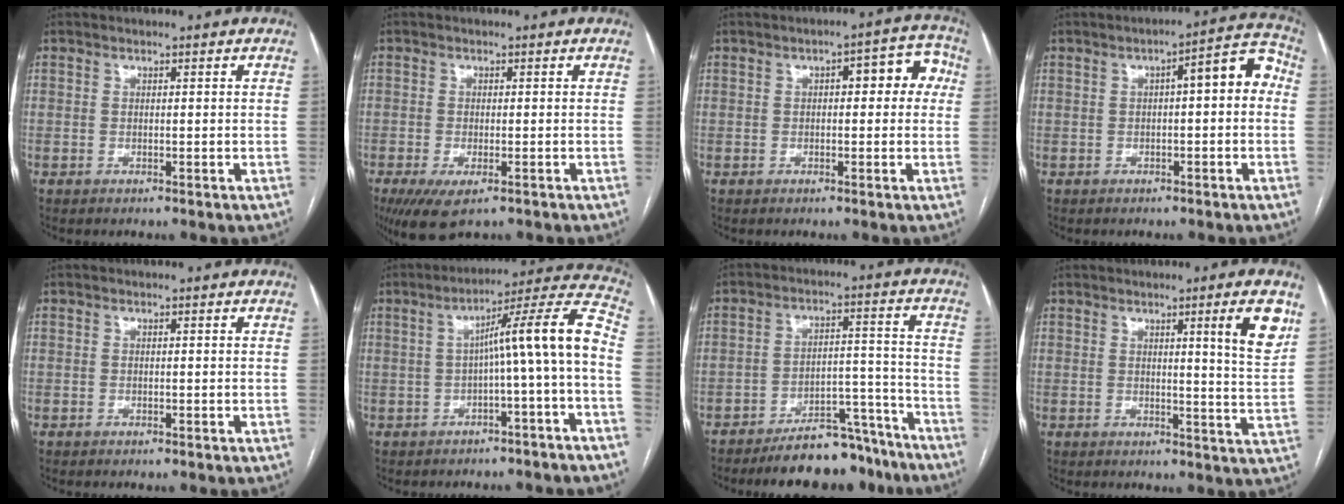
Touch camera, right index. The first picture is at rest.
{"total": 6.2, "force": [-3.8, 2.1, 4.4], "torque": [-0.072, -0.015, -0.061]}
{"total": 6.4, "force": [1.1, 2.7, 5.7], "torque": [-0.058, 0.037, 0.007]}
{"total": 7.0, "force": [0.5, 1.8, 6.8], "torque": [-0.083, 0.036, 0.002]}
{"total": 0.5, "force": [-0.5, 0.2, 0.1], "torque": [-0.008, 0.000, -0.010]}
{"total": 11.3, "force": [-1.9, -0.8, 11.1], "torque": [-0.151, 0.035, -0.030]}
{"total": 12.9, "force": [-11.6, 3.9, 4.1], "torque": [-0.034, 0.044, -0.173]}
{"total": 6.6, "force": [3.1, -0.6, 5.8], "torque": [-0.069, -0.020, 0.038]}